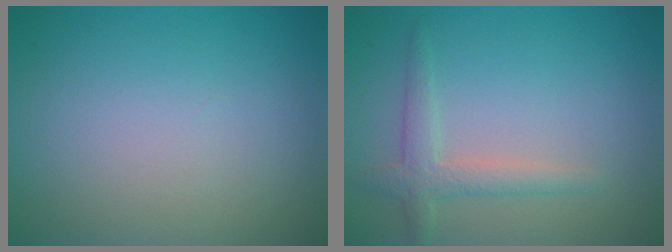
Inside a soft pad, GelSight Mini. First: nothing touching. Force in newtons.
{"total": 2.3, "press": 2.3, "slide": 0.2}